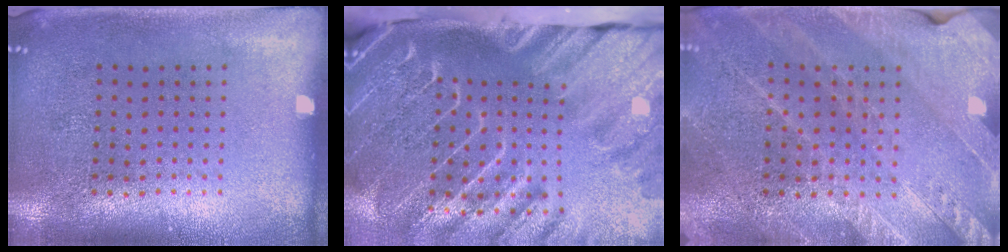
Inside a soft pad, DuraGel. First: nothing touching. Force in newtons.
{"total": 4.6, "press": 3.4, "slide": 3.1}
{"total": 2.6, "press": 2.5, "slide": 0.6}